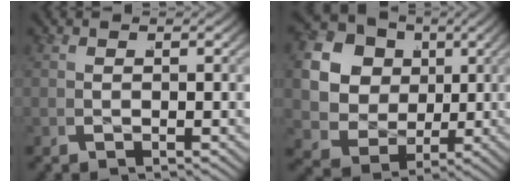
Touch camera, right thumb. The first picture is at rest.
{"total": 15.1, "force": [1.5, 12.8, 7.9], "torque": [-0.193, -0.034, 0.020]}